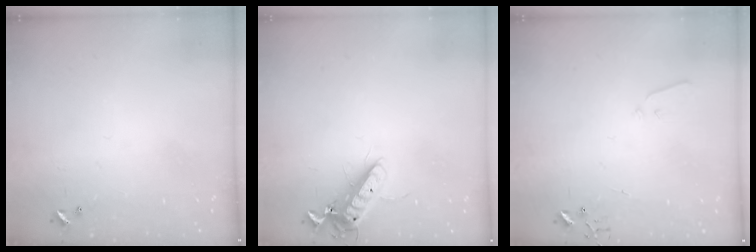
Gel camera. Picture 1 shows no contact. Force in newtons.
{"total": 12.2, "press": 12.1, "slide": 1.7}
{"total": 3.3, "press": 3.2, "slide": 0.5}